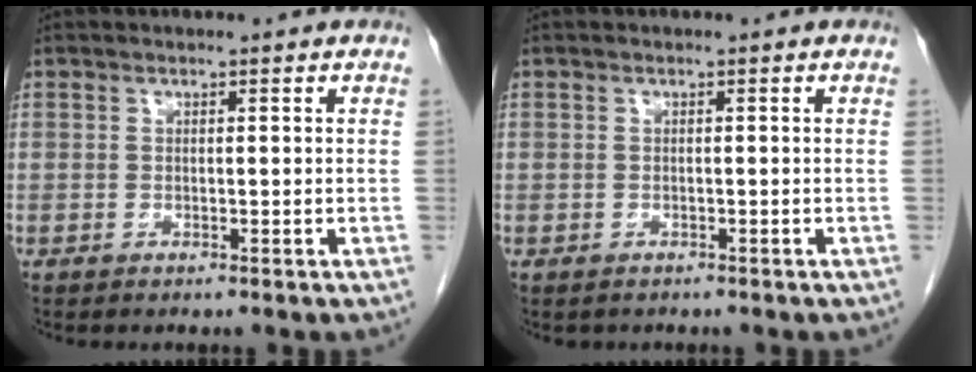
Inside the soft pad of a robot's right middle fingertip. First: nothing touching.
{"total": 0.6, "force": [-0.5, 0.4, 0.0], "torque": [-0.010, 0.002, -0.007]}